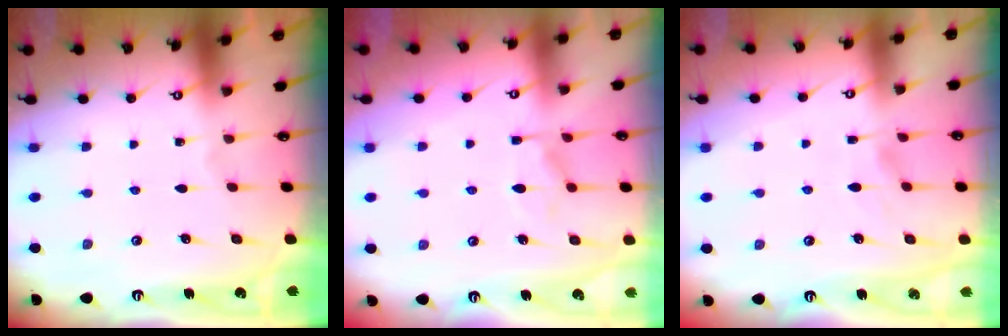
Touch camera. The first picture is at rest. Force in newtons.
{"total": 1.7, "press": 1.1, "slide": 1.4}
{"total": 1.7, "press": 1.4, "slide": 1.0}